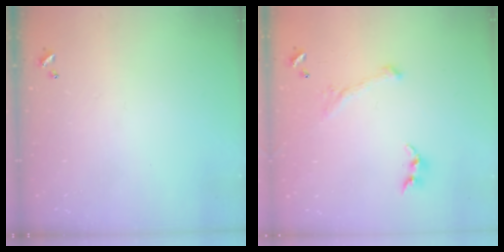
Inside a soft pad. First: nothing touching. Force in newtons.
{"total": 2.9, "press": 2.7, "slide": 0.9}